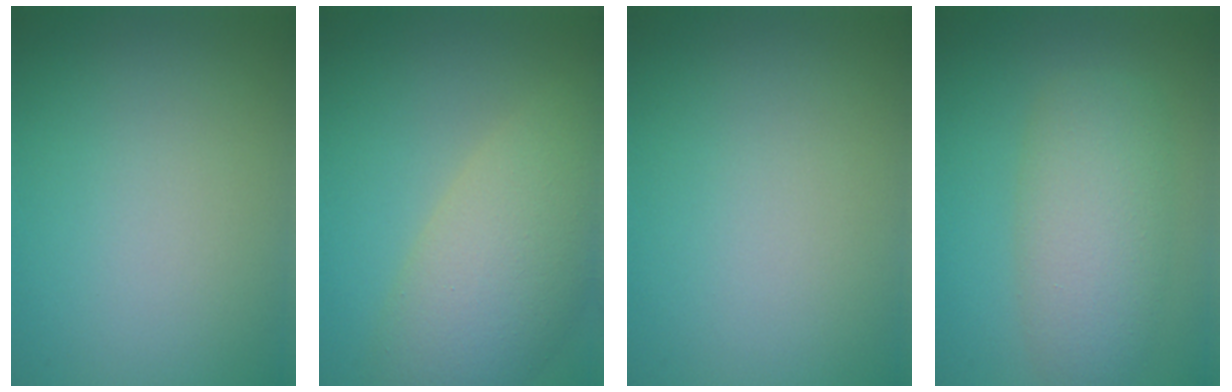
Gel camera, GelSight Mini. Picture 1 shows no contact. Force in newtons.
{"total": 8.5, "press": 8.5, "slide": 0.7}
{"total": 0.0}
{"total": 5.4, "press": 5.4, "slide": 0.2}